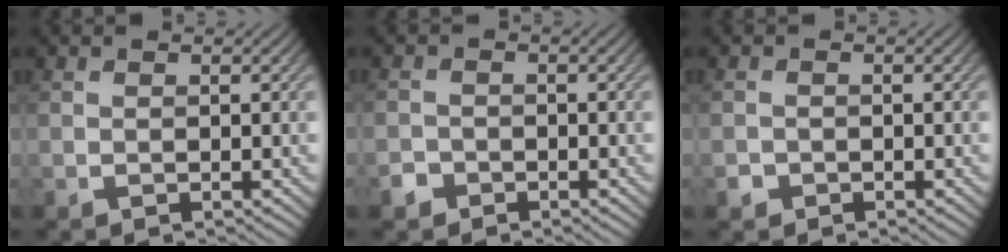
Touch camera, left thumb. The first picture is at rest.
{"total": 1.8, "force": [-1.2, 1.3, 0.3], "torque": [-0.003, 0.001, -0.028]}
{"total": 1.3, "force": [-0.8, 1.1, 0.2], "torque": [-0.001, -0.003, -0.018]}